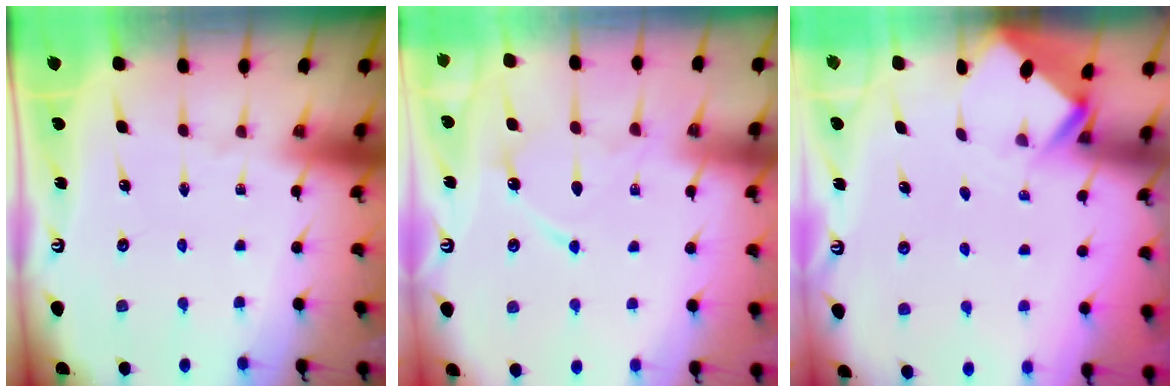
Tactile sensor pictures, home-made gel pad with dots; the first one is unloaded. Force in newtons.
{"total": 10.9, "press": 10.9, "slide": 1.0}
{"total": 2.5, "press": 2.5, "slide": 0.2}